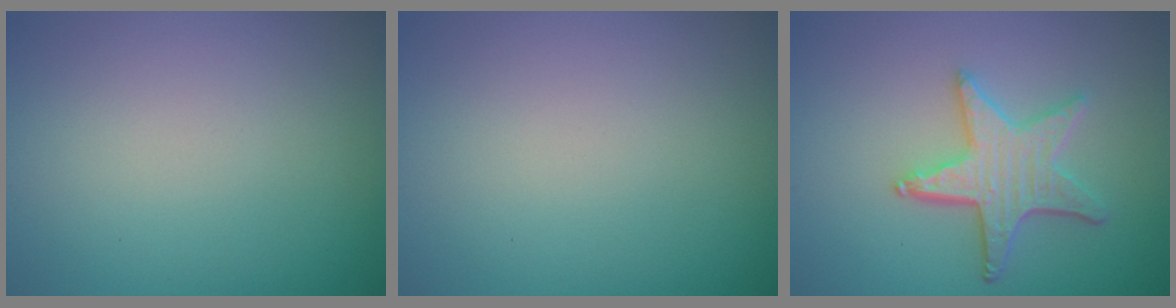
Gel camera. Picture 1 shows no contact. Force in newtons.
{"total": 0.0}
{"total": 4.3, "press": 3.7, "slide": 2.3}